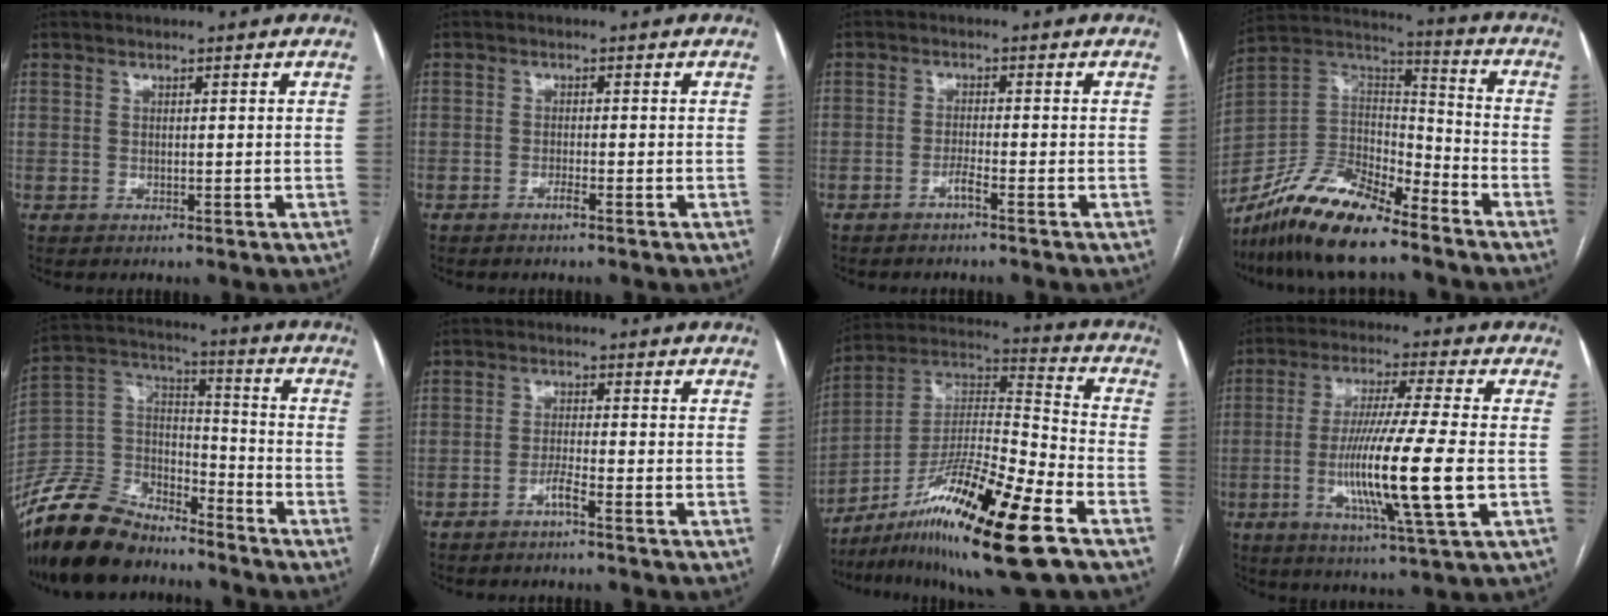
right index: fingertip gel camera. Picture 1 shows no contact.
{"total": 1.2, "force": [-0.9, -0.1, 0.8], "torque": [-0.019, 0.000, -0.016]}
{"total": 1.9, "force": [-1.3, -0.3, 1.3], "torque": [-0.026, 0.001, -0.027]}
{"total": 16.4, "force": [-12.9, 4.4, 9.1], "torque": [-0.169, 0.018, -0.238]}
{"total": 17.3, "force": [-14.6, 6.4, 6.7], "torque": [-0.138, 0.026, -0.273]}
{"total": 2.3, "force": [-1.6, -0.4, 1.6], "torque": [-0.033, 0.000, -0.033]}
{"total": 21.7, "force": [-12.2, 1.1, 17.9], "torque": [-0.323, -0.016, -0.212]}
{"total": 14.8, "force": [-2.8, -0.2, 14.5], "torque": [-0.274, -0.018, -0.057]}